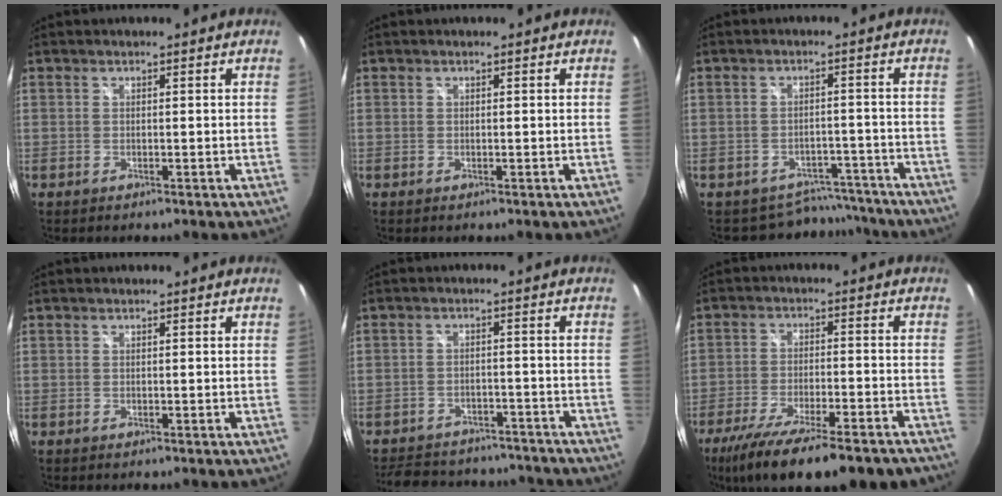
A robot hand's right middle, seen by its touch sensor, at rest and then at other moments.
{"total": 0.0}
{"total": 7.5, "force": [-6.6, 3.6, -0.1], "torque": [0.005, 0.023, -0.079]}
{"total": 0.0}
{"total": 18.3, "force": [-15.6, 7.2, 6.4], "torque": [-0.142, 0.018, -0.199]}
{"total": 20.9, "force": [-16.3, 4.4, 12.4], "torque": [-0.231, -0.058, -0.249]}